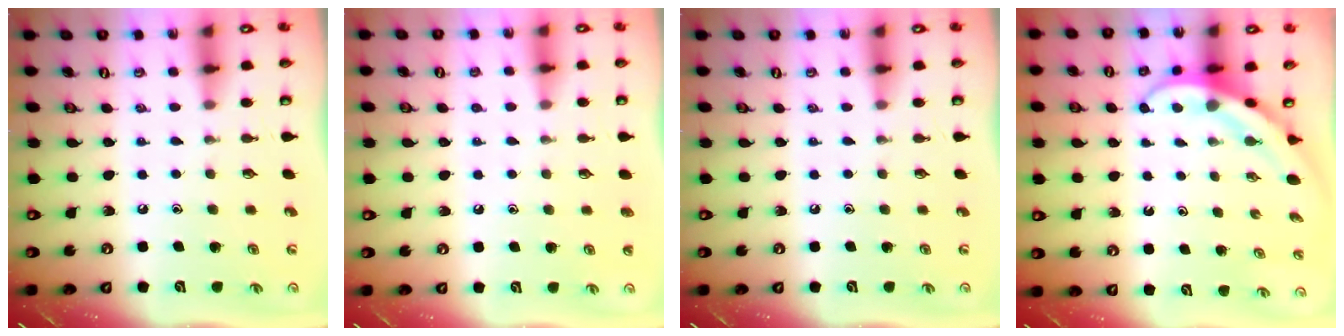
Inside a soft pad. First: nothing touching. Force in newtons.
{"total": 1.1, "press": 1.1, "slide": 0.3}
{"total": 0.0}
{"total": 4.0, "press": 3.9, "slide": 0.4}